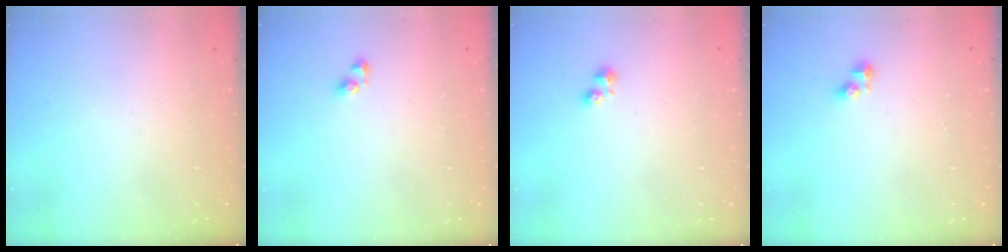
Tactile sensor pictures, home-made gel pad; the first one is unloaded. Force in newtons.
{"total": 3.8, "press": 3.8, "slide": 0.1}
{"total": 2.1, "press": 2.1, "slide": 0.3}
{"total": 3.7, "press": 3.7, "slide": 0.5}